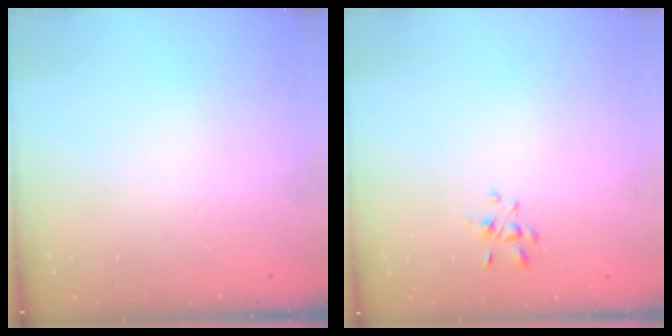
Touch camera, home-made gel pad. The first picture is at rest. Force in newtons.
{"total": 2.6, "press": 2.5, "slide": 0.7}